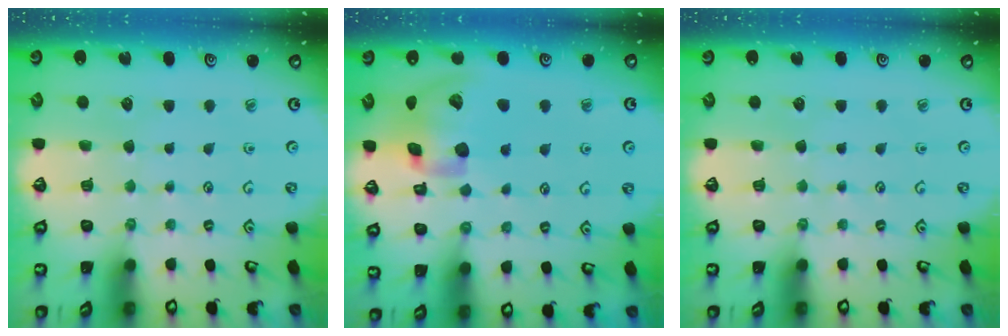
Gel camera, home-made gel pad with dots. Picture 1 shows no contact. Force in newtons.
{"total": 17.1, "press": 16.9, "slide": 2.5}
{"total": 0.0}